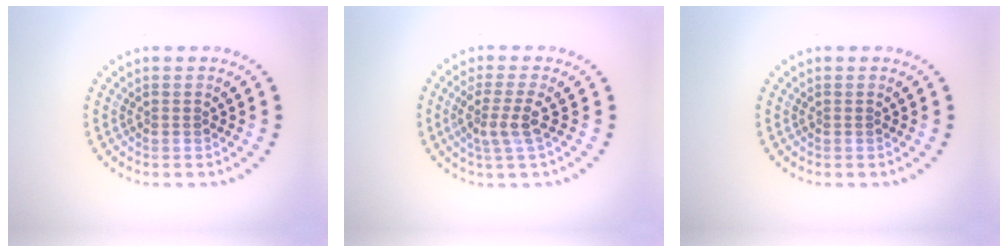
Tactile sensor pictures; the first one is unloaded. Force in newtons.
{"total": 2.7, "press": 2.0, "slide": 1.8}
{"total": 0.0}